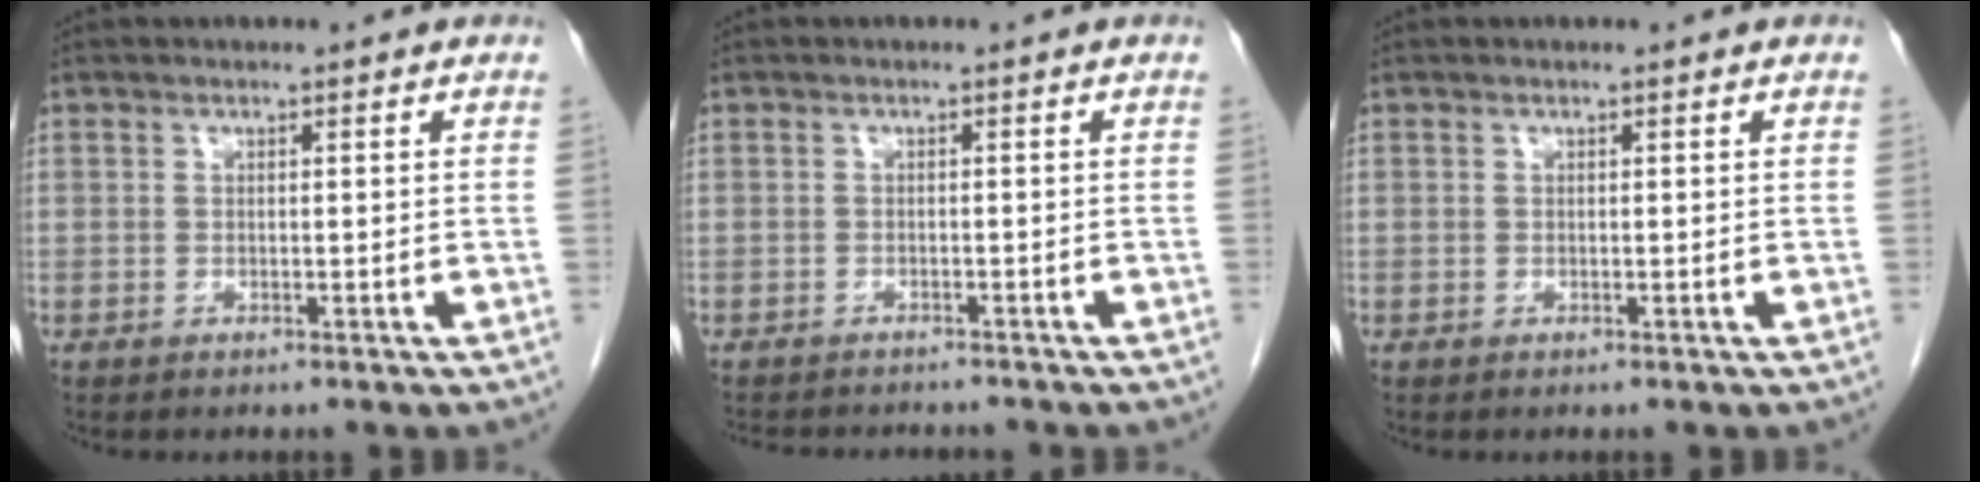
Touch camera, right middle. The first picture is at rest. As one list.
[{"total": 7.2, "force": [-6.7, 1.7, 2.1], "torque": [-0.028, -0.004, -0.088]}, {"total": 0.0}]